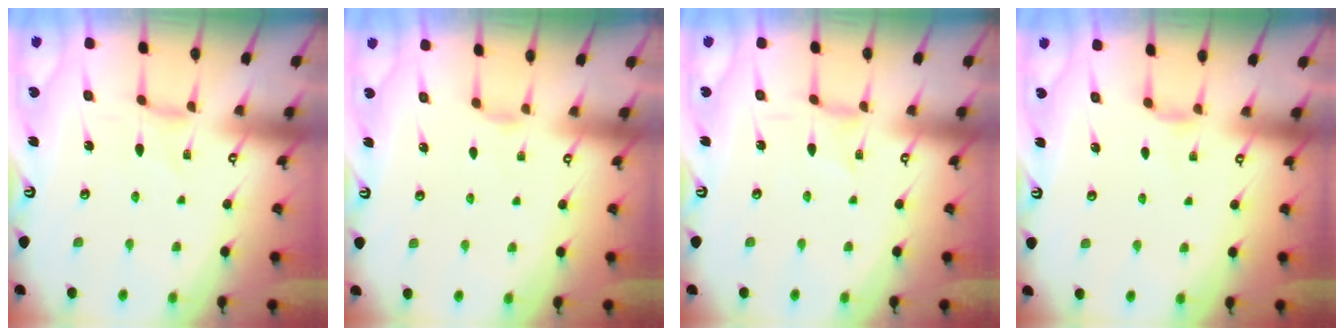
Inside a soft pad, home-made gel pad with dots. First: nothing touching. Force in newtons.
{"total": 1.4, "press": 1.4, "slide": 0.3}
{"total": 0.0}
{"total": 1.9, "press": 1.9, "slide": 0.4}